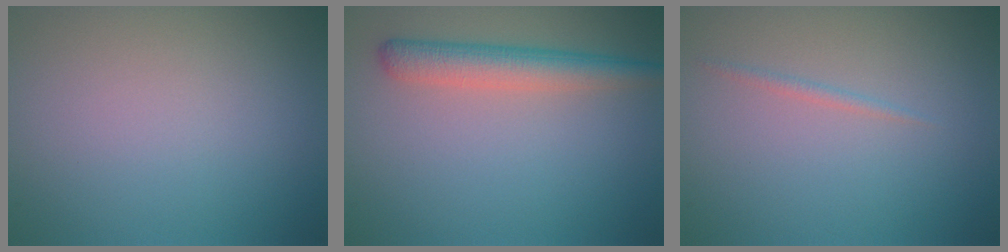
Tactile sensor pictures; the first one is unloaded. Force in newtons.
{"total": 3.4, "press": 3.4, "slide": 0.1}
{"total": 0.6, "press": 0.6, "slide": 0.0}